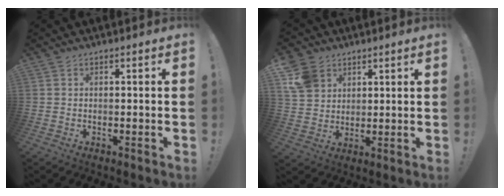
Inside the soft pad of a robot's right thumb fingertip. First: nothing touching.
{"total": 9.6, "force": [5.1, 7.4, 3.3], "torque": [-0.057, -0.021, 0.106]}